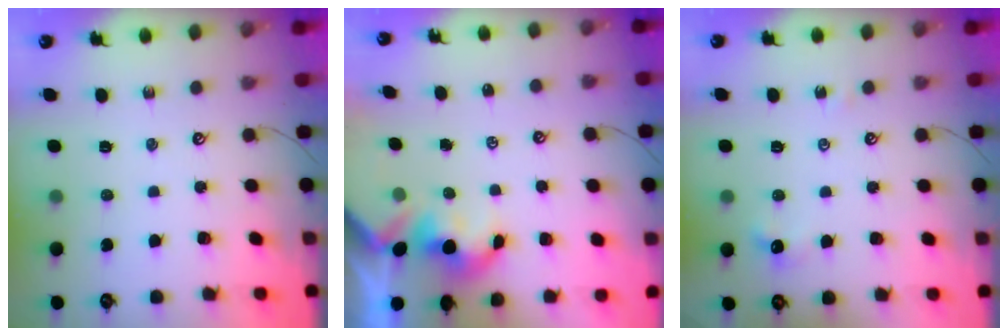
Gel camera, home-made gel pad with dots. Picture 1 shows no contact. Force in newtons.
{"total": 2.0, "press": 2.0, "slide": 0.2}
{"total": 4.8, "press": 4.7, "slide": 0.8}